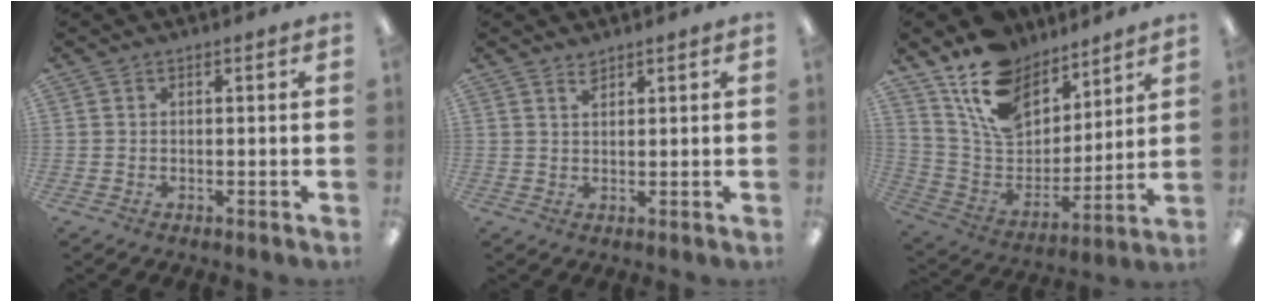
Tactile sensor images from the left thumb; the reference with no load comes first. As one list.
[{"total": 1.9, "force": [1.7, 0.6, 0.6], "torque": [-0.007, -0.005, 0.031]}, {"total": 16.6, "force": [11.6, 9.9, 6.6], "torque": [-0.140, -0.071, 0.219]}]